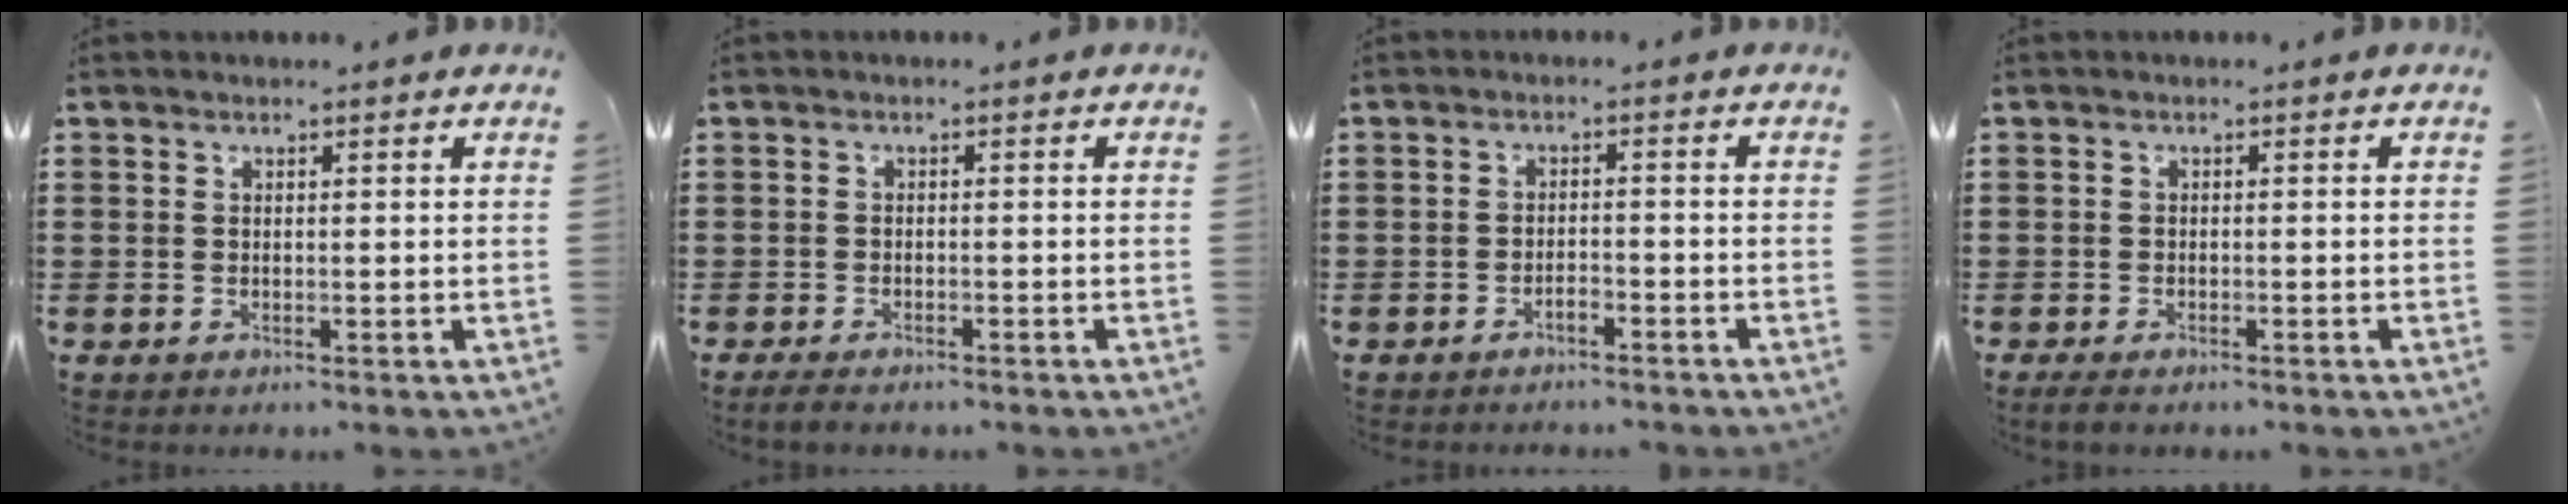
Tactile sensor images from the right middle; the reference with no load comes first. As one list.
[{"total": 1.4, "force": [-1.3, 0.2, 0.4], "torque": [-0.018, -0.003, -0.028]}, {"total": 1.8, "force": [-1.6, 0.3, 0.5], "torque": [-0.016, 0.001, -0.033]}, {"total": 1.1, "force": [-1.0, 0.2, 0.5], "torque": [-0.012, -0.003, -0.018]}]